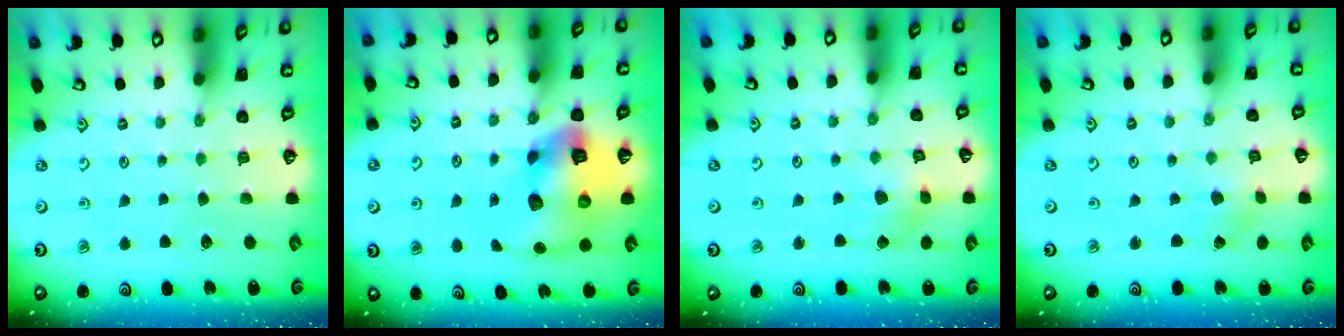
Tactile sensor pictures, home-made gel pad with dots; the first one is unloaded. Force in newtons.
{"total": 16.6, "press": 16.4, "slide": 2.1}
{"total": 4.0, "press": 3.9, "slide": 0.5}
{"total": 0.6, "press": 0.6, "slide": 0.2}